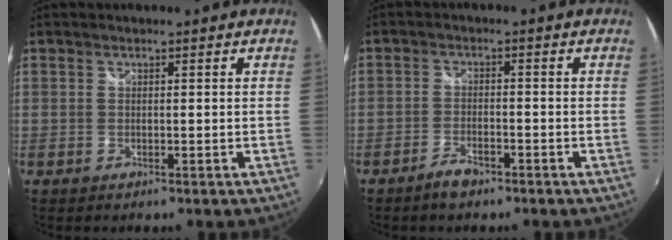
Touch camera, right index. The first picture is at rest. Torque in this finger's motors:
{"motor_torque": [0.34, 0.19, 0.03, 0.01]}